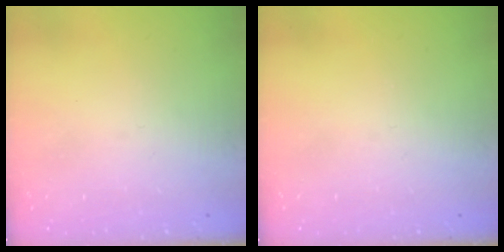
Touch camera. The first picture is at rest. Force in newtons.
{"total": 0.0}